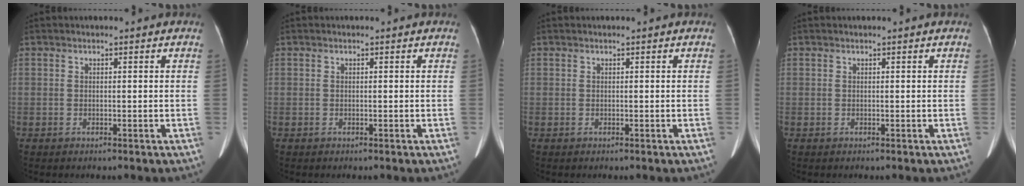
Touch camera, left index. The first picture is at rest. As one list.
[{"total": 0.0}, {"total": 0.0}, {"total": 0.6, "force": [0.5, 0.0, 0.2], "torque": [-0.005, 0.012, 0.011]}]